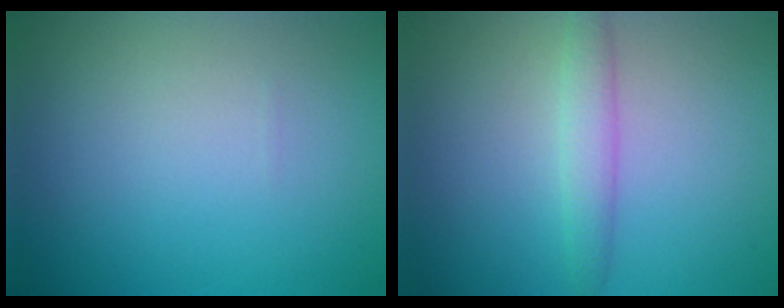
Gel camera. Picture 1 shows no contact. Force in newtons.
{"total": 2.1, "press": 2.1, "slide": 0.1}